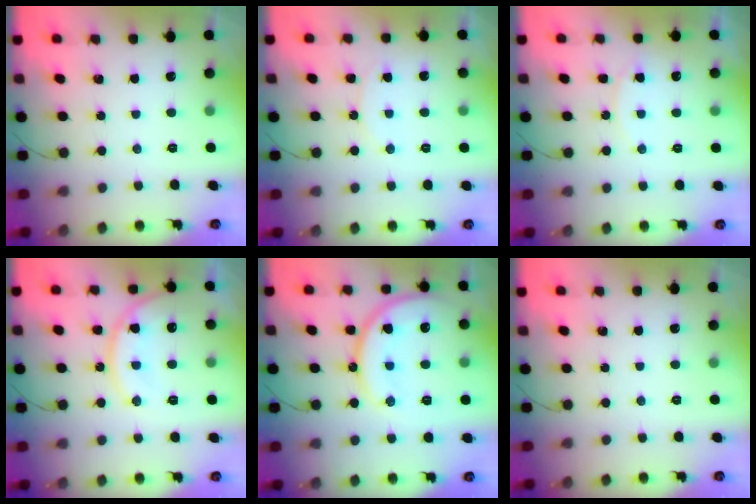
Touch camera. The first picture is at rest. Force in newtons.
{"total": 7.9, "press": 7.9, "slide": 0.8}
{"total": 6.2, "press": 6.2, "slide": 0.6}
{"total": 13.6, "press": 13.5, "slide": 1.5}
{"total": 17.7, "press": 17.6, "slide": 1.8}
{"total": 0.0}